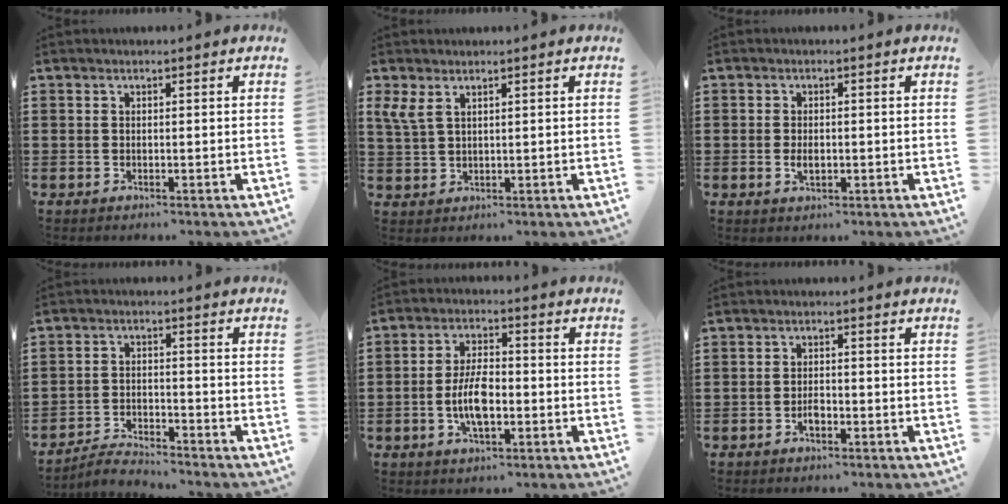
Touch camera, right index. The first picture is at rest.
{"total": 3.3, "force": [1.7, 1.2, 2.5], "torque": [-0.063, 0.000, 0.029]}
{"total": 2.0, "force": [-0.3, 1.1, 1.6], "torque": [-0.031, 0.003, -0.005]}
{"total": 3.6, "force": [-3.6, 0.2, 0.4], "torque": [-0.011, 0.006, -0.074]}
{"total": 6.8, "force": [-1.5, 2.9, 6.0], "torque": [-0.132, 0.000, -0.034]}
{"total": 2.0, "force": [-1.0, 0.8, 1.5], "torque": [-0.030, 0.000, -0.017]}